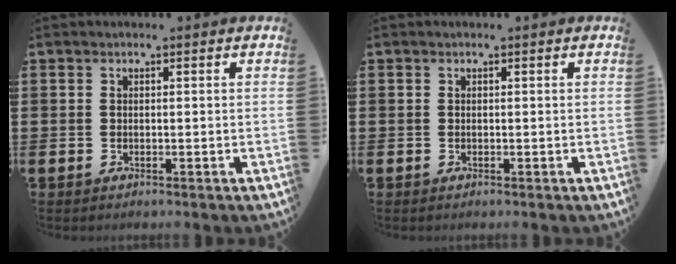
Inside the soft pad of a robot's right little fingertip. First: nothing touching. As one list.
[{"total": 0.0}]